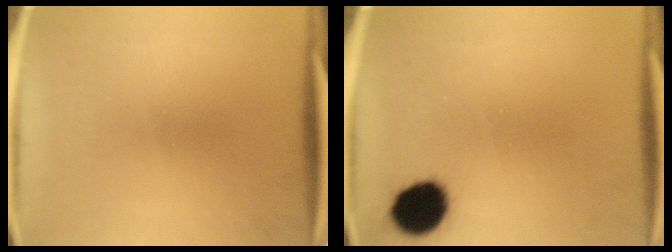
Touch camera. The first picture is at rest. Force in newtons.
{"total": 6.6}